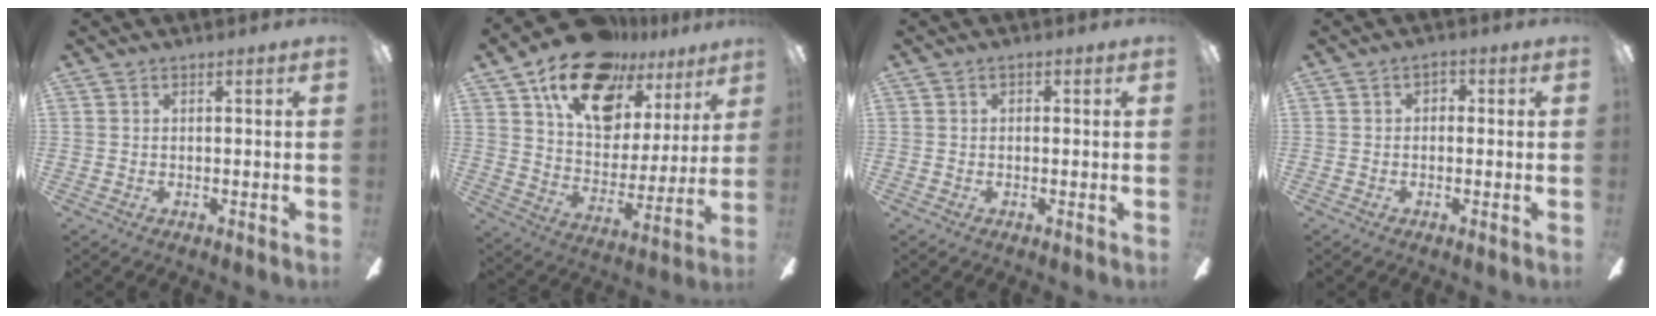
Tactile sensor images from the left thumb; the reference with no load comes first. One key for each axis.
{"total": 20.6, "fx": 13.7, "fy": 11.4, "fz": 10.3, "tx": -0.173, "ty": -0.077, "tz": 0.246}
{"total": 0.8, "fx": 0.1, "fy": 0.7, "fz": 0.3, "tx": -0.007, "ty": 0.005, "tz": 0.000}
{"total": 2.1, "fx": -0.4, "fy": 1.7, "fz": 1.2, "tx": -0.014, "ty": 0.007, "tz": -0.012}